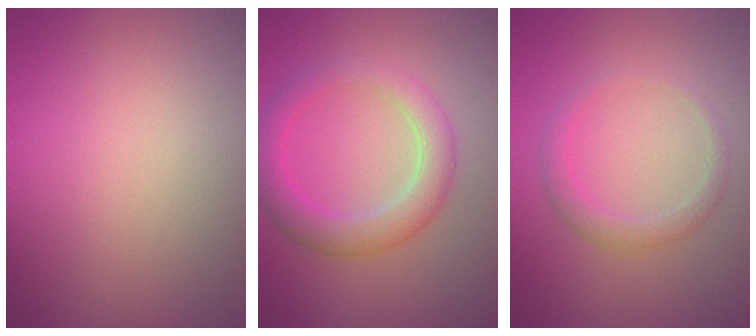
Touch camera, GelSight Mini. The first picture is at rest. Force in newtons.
{"total": 4.0, "press": 4.0, "slide": 0.1}
{"total": 1.8, "press": 1.8, "slide": 0.0}